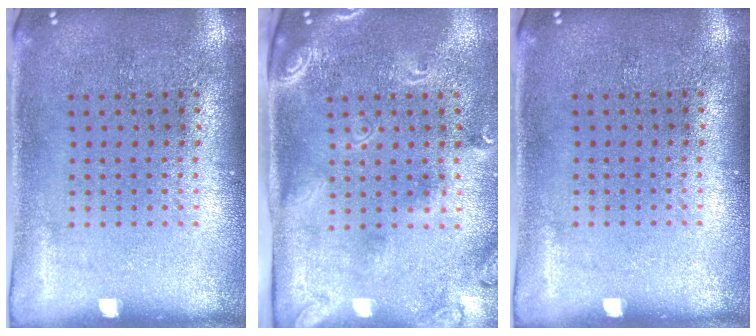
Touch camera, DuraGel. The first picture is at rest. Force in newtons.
{"total": 2.4, "press": 1.7, "slide": 1.7}
{"total": 0.0}